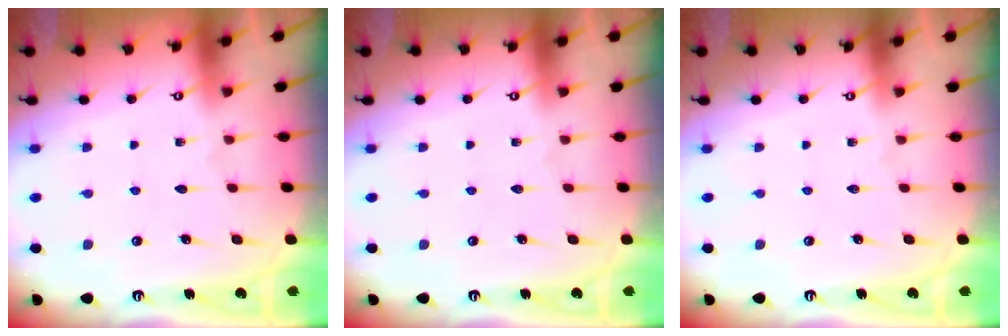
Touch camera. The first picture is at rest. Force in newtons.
{"total": 0.0}
{"total": 0.0}